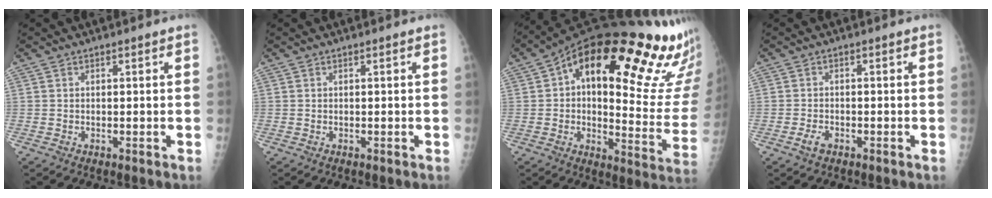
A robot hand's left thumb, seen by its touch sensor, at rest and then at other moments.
{"total": 0.0}
{"total": 30.0, "force": [16.4, 9.7, 23.2], "torque": [-0.256, -0.030, 0.220]}
{"total": 2.2, "force": [-1.3, 1.3, 1.2], "torque": [-0.026, 0.006, -0.024]}